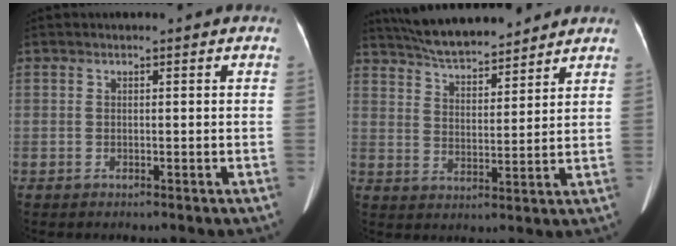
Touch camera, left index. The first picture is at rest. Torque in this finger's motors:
{"motor_torque": [0.04, -0.99, 0.10, 0.02]}